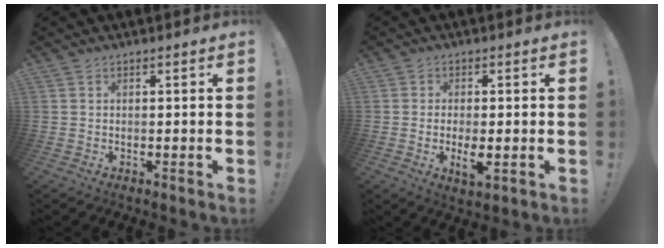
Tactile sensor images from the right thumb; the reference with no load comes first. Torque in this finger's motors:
{"motor_torque": [0.21, 0.09, 0.16, -0.02, 0.04]}